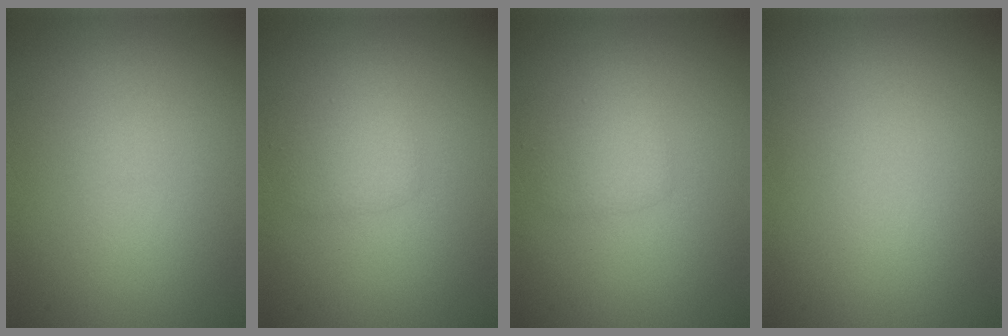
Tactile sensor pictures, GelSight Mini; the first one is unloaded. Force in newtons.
{"total": 1.8, "press": 1.8, "slide": 0.1}
{"total": 1.8, "press": 1.8, "slide": 0.1}
{"total": 0.0}